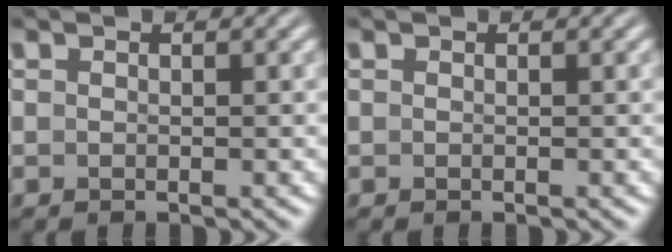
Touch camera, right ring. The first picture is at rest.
{"total": 0.0}